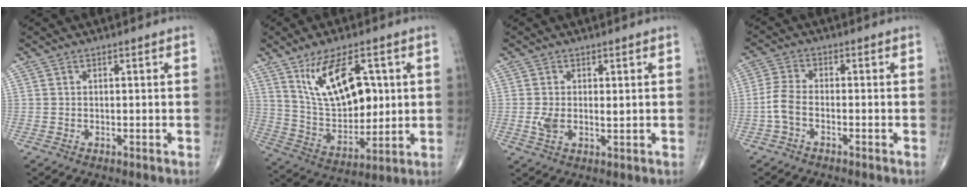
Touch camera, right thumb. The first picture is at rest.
{"total": 15.7, "force": [5.3, 8.0, 12.4], "torque": [-0.192, -0.025, 0.113]}
{"total": 3.7, "force": [0.3, 2.0, 3.0], "torque": [-0.060, -0.007, 0.008]}
{"total": 4.2, "force": [-1.6, 2.1, 3.2], "torque": [-0.074, 0.019, -0.038]}